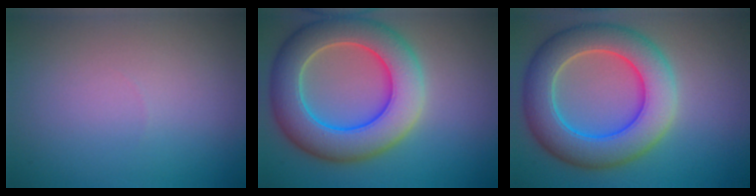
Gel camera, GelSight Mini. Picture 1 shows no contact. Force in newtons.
{"total": 9.2, "press": 9.2, "slide": 0.6}
{"total": 8.7, "press": 8.7, "slide": 0.3}